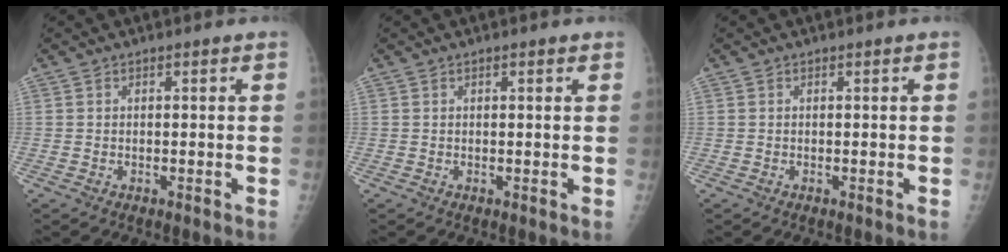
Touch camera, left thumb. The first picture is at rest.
{"total": 0.9, "force": [0.5, 0.3, 0.7], "torque": [-0.010, 0.000, 0.006]}
{"total": 0.0}